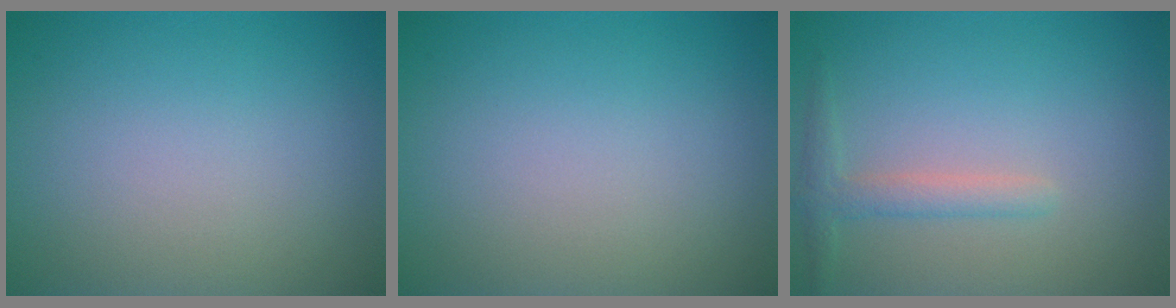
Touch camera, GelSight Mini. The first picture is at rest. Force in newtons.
{"total": 0.0}
{"total": 1.9, "press": 1.9, "slide": 0.1}